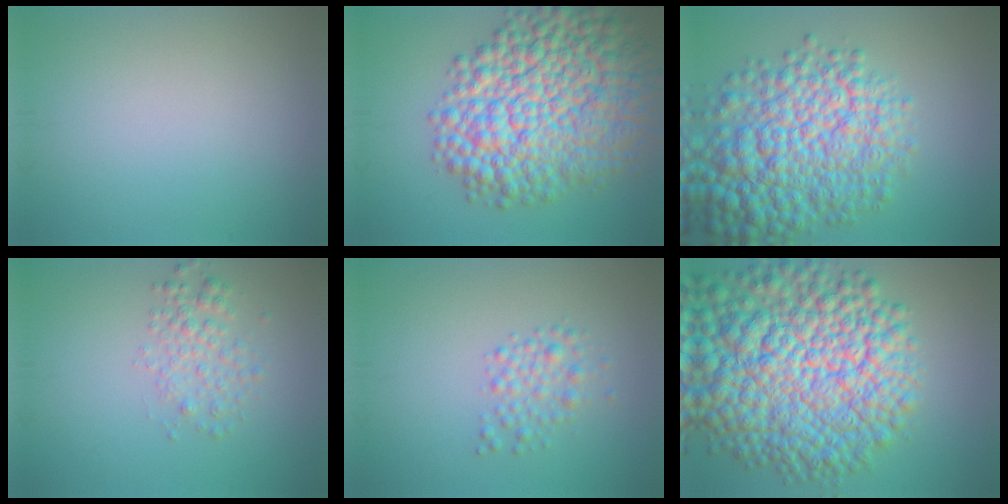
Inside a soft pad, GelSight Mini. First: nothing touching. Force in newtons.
{"total": 14.6, "press": 14.6, "slide": 0.5}
{"total": 11.5, "press": 11.5, "slide": 0.3}
{"total": 2.4, "press": 2.4, "slide": 0.1}
{"total": 2.2, "press": 2.2, "slide": 0.1}
{"total": 16.8, "press": 16.8, "slide": 0.6}